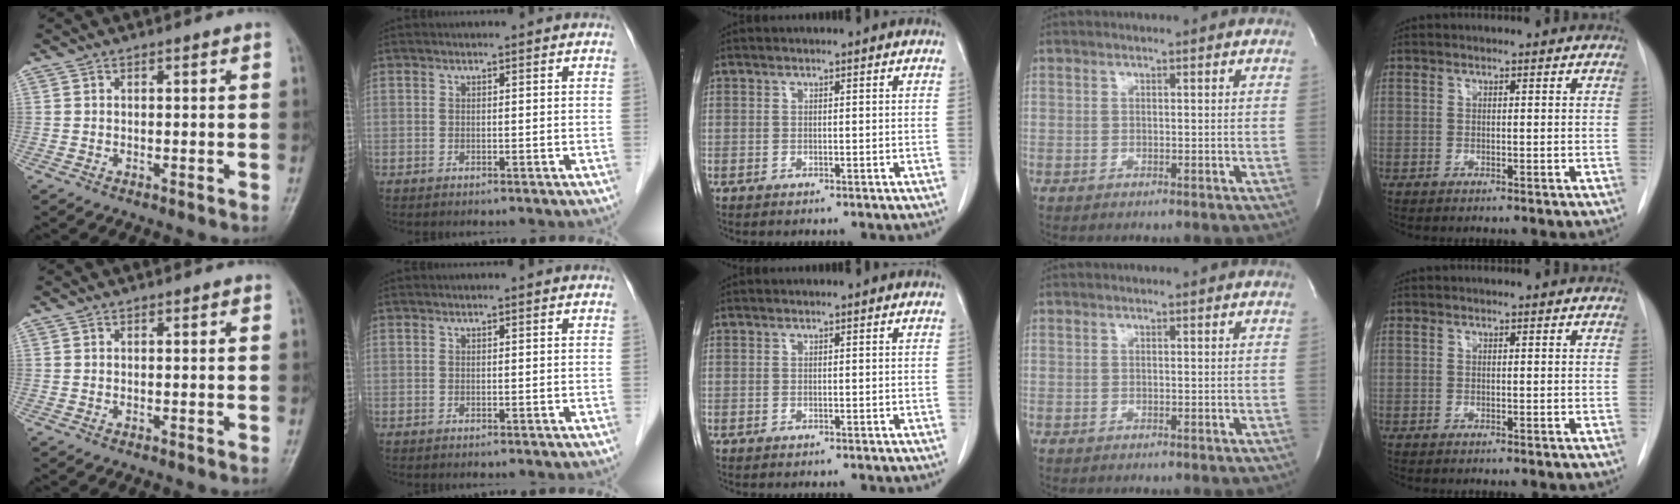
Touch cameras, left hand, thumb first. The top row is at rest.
{}